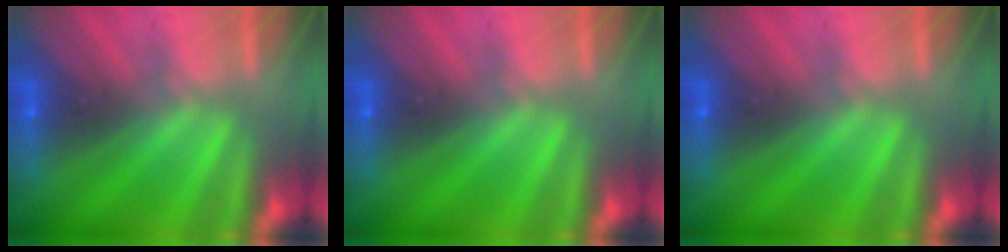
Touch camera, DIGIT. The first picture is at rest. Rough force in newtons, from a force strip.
{"total": 0.0}
{"total": 0.0}